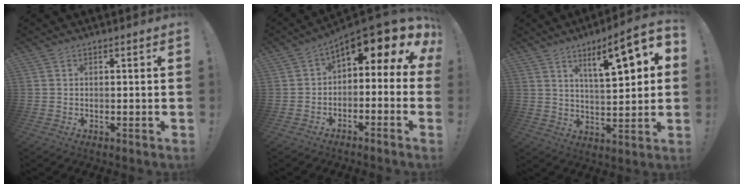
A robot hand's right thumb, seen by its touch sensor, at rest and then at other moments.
{"total": 8.1, "force": [3.9, 2.7, 6.5], "torque": [-0.079, -0.053, 0.053]}
{"total": 14.4, "force": [6.5, 3.7, 12.3], "torque": [-0.179, -0.030, 0.095]}